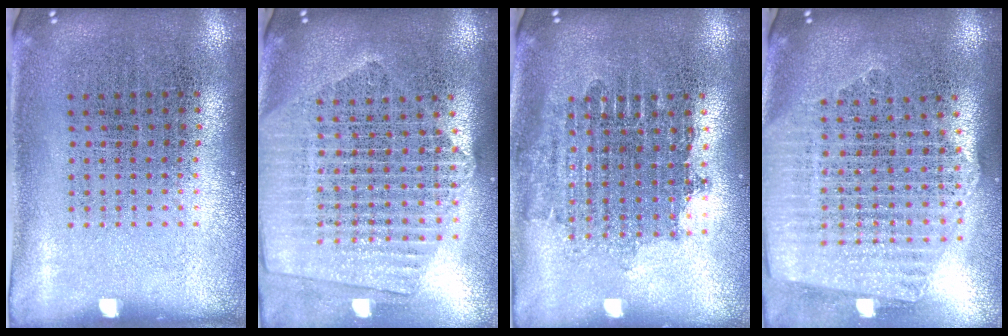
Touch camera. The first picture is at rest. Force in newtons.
{"total": 2.3, "press": 2.0, "slide": 1.1}
{"total": 1.6, "press": 1.3, "slide": 0.9}
{"total": 2.5, "press": 2.2, "slide": 1.2}